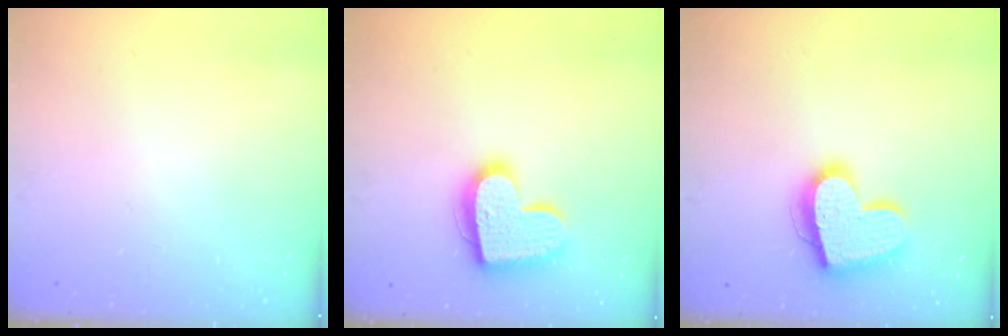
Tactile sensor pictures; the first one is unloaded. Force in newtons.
{"total": 17.3, "press": 17.3, "slide": 1.1}
{"total": 17.7, "press": 17.6, "slide": 1.5}